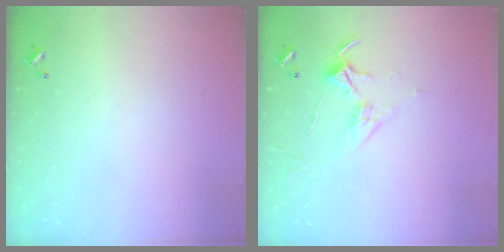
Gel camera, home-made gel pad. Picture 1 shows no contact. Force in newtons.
{"total": 4.2, "press": 4.2, "slide": 0.4}